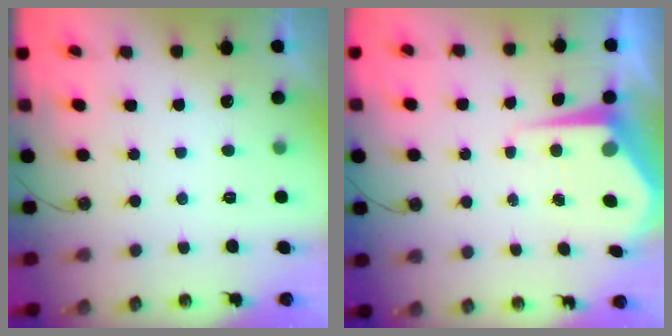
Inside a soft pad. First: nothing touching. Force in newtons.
{"total": 7.3, "press": 7.3, "slide": 0.5}